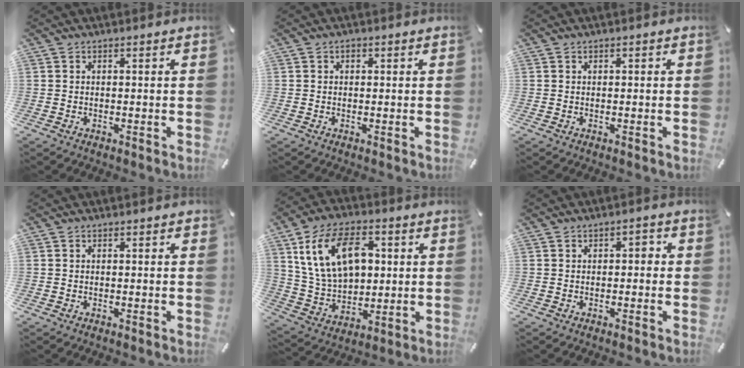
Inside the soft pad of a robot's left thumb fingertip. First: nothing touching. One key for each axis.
{"total": 0.7, "fx": 0.2, "fy": 0.6, "fz": 0.3, "tx": -0.007, "ty": 0.003, "tz": 0.003}
{"total": 0.0}
{"total": 0.0}
{"total": 16.4, "fx": 5.0, "fy": 11.3, "fz": 10.8, "tx": -0.229, "ty": 0.003, "tz": 0.089}
{"total": 1.9, "fx": -0.4, "fy": 1.3, "fz": 1.4, "tx": -0.027, "ty": 0.009, "tz": -0.012}